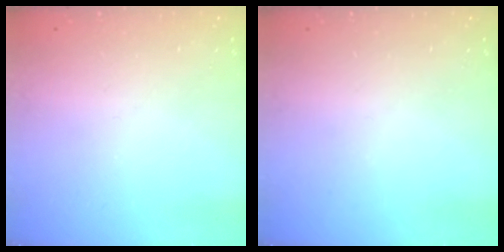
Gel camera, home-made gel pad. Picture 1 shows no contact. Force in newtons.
{"total": 0.0}